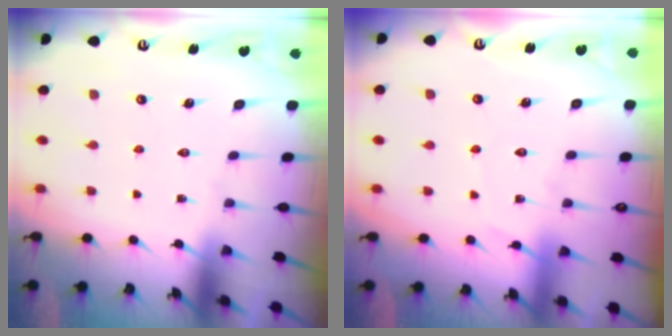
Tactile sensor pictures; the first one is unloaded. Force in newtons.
{"total": 3.5, "press": 3.4, "slide": 0.5}